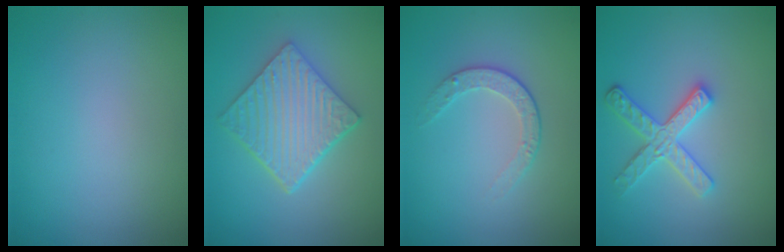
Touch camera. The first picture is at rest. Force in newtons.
{"total": 5.4, "press": 4.5, "slide": 3.1}
{"total": 2.1, "press": 1.4, "slide": 1.5}
{"total": 3.2, "press": 3.0, "slide": 1.0}